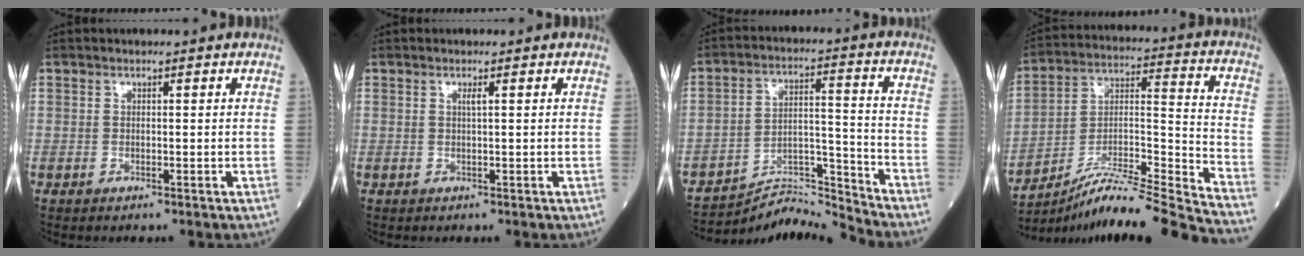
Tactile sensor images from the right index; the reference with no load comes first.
{"total": 0.8, "force": [0.3, -0.1, 0.7], "torque": [-0.017, -0.001, 0.006]}
{"total": 10.1, "force": [-9.8, -2.0, -1.4], "torque": [0.020, 0.046, -0.168]}
{"total": 22.3, "force": [-20.0, -2.2, 9.5], "torque": [-0.145, -0.004, -0.326]}